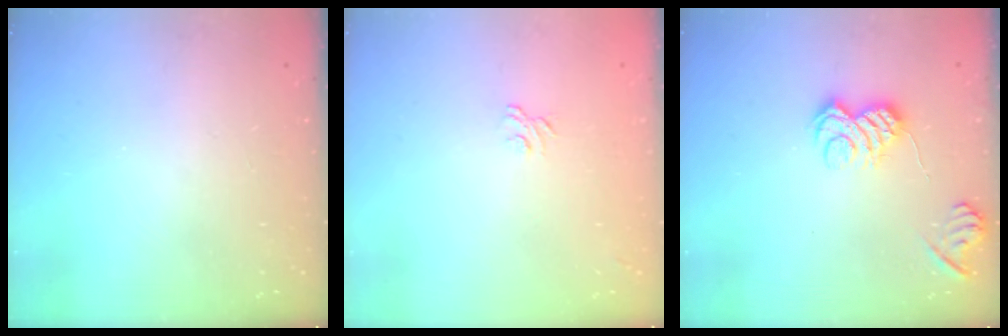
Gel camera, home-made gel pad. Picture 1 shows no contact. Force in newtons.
{"total": 3.2, "press": 3.1, "slide": 1.0}
{"total": 8.7, "press": 8.6, "slide": 0.8}